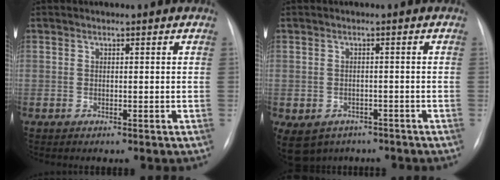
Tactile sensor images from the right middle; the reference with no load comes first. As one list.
[{"total": 9.3, "force": [-5.7, 6.8, 2.9], "torque": [-0.081, -0.004, -0.068]}]